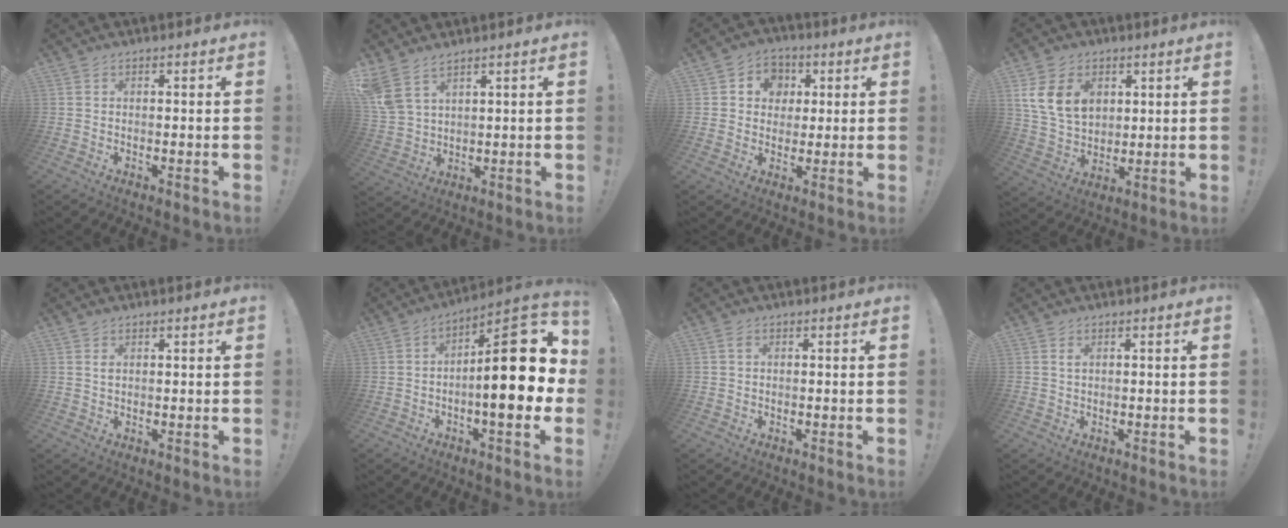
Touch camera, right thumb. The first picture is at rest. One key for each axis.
{"total": 7.3, "fx": 5.5, "fy": 3.2, "fz": 3.5, "tx": -0.066, "ty": -0.027, "tz": 0.112}
{"total": 8.0, "fx": 1.3, "fy": 7.6, "fz": 2.3, "tx": -0.030, "ty": -0.001, "tz": 0.031}
{"total": 14.0, "fx": 5.0, "fy": 10.4, "fz": 8.0, "tx": -0.138, "ty": -0.018, "tz": 0.100}
{"total": 1.5, "fx": 0.8, "fy": 0.9, "fz": 0.8, "tx": -0.010, "ty": -0.001, "tz": 0.013}
{"total": 22.4, "fx": 0.4, "fy": 8.0, "fz": 20.9, "tx": -0.274, "ty": -0.002, "tz": 0.009}
{"total": 1.1, "fx": 0.2, "fy": 0.9, "fz": 0.7, "tx": -0.006, "ty": 0.001, "tz": 0.001}
{"total": 0.9, "fx": 0.5, "fy": 0.7, "fz": 0.3, "tx": 0.000, "ty": -0.002, "tz": 0.007}